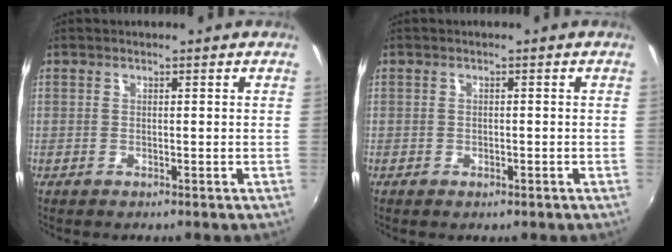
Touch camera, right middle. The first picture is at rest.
{"total": 1.3, "force": [-0.7, 1.0, 0.6], "torque": [-0.010, -0.003, -0.010]}